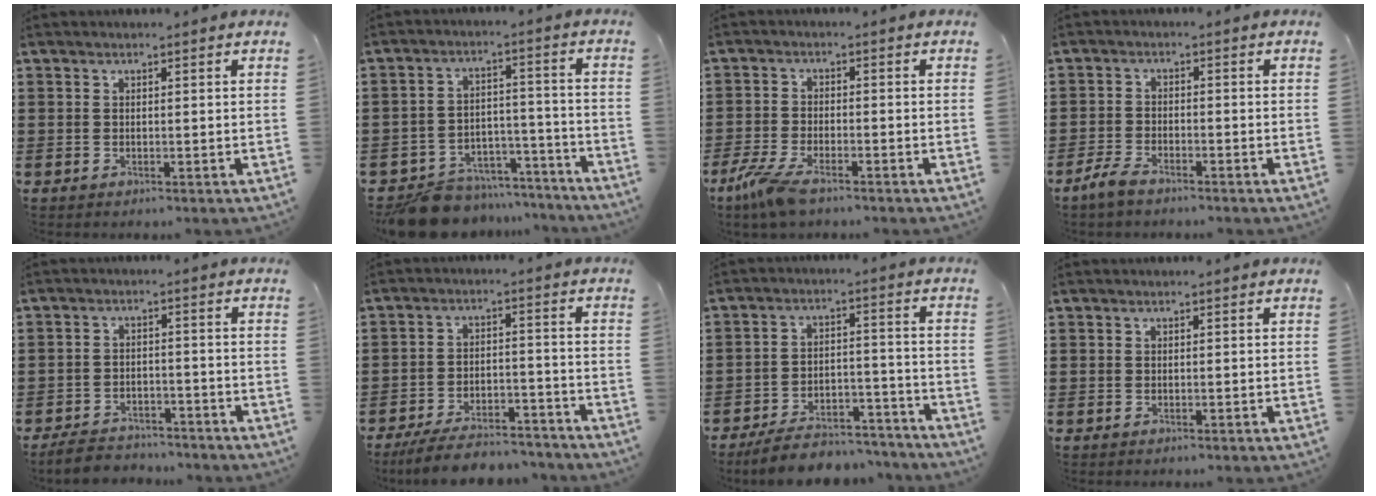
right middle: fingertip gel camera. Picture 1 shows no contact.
{"total": 9.5, "force": [-9.0, 2.6, 1.7], "torque": [-0.031, 0.035, -0.174]}
{"total": 5.2, "force": [-3.6, 1.5, 3.5], "torque": [-0.097, -0.012, -0.075]}
{"total": 3.1, "force": [-2.6, 0.9, 1.5], "torque": [-0.048, 0.000, -0.057]}
{"total": 3.7, "force": [-3.6, 0.8, 0.1], "torque": [-0.014, 0.004, -0.079]}
{"total": 6.9, "force": [-6.4, 1.2, 2.1], "torque": [-0.039, 0.010, -0.124]}
{"total": 7.1, "force": [-6.7, 1.6, 1.5], "torque": [-0.020, 0.021, -0.128]}
{"total": 0.0}